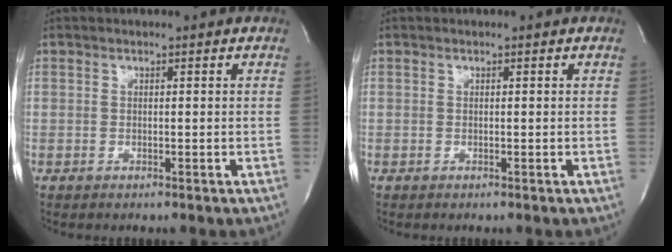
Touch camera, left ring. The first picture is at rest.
{"total": 0.0}